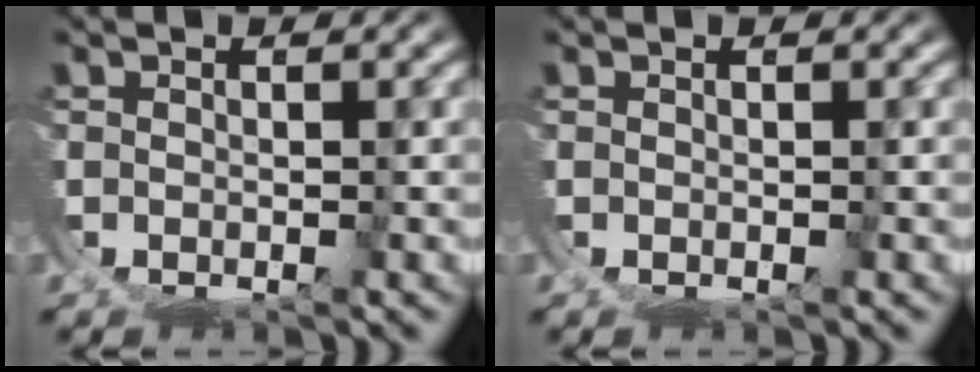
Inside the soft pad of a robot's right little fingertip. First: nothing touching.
{"total": 0.0}